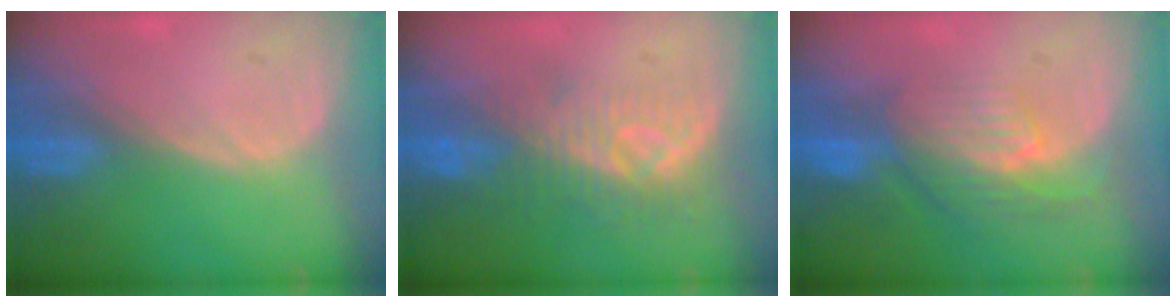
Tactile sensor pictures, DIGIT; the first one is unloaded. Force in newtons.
{"total": 8.1, "press": 7.5, "slide": 3.2}
{"total": 7.9, "press": 7.1, "slide": 3.6}